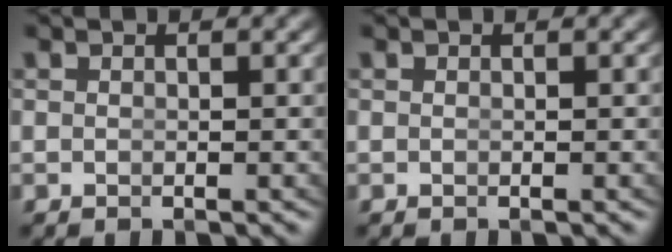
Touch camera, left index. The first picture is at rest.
{"total": 0.0}